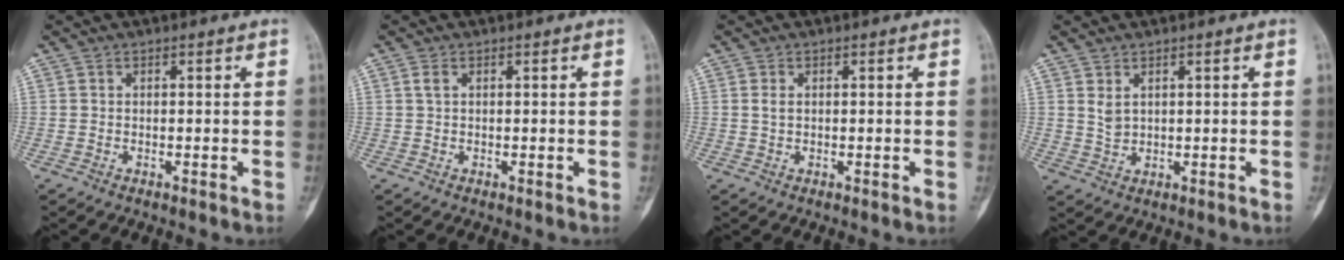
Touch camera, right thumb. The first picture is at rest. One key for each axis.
{"total": 1.0, "fx": 0.4, "fy": 0.5, "fz": 0.7, "tx": -0.020, "ty": 0.009, "tz": 0.008}
{"total": 1.2, "fx": 0.2, "fy": 0.7, "fz": 1.0, "tx": -0.018, "ty": 0.001, "tz": 0.006}
{"total": 2.4, "fx": 1.0, "fy": 1.4, "fz": 1.6, "tx": -0.027, "ty": -0.008, "tz": 0.027}